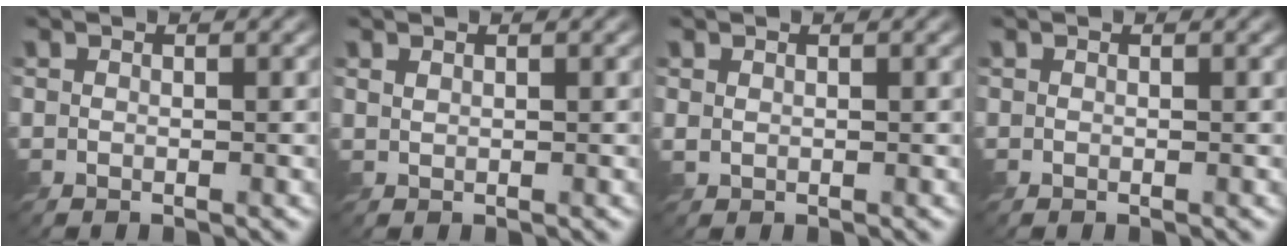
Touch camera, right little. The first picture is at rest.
{"total": 0.5, "force": [0.4, 0.2, 0.2], "torque": [-0.008, 0.000, 0.010]}
{"total": 0.6, "force": [0.3, 0.4, 0.4], "torque": [-0.013, -0.002, 0.009]}
{"total": 0.0}